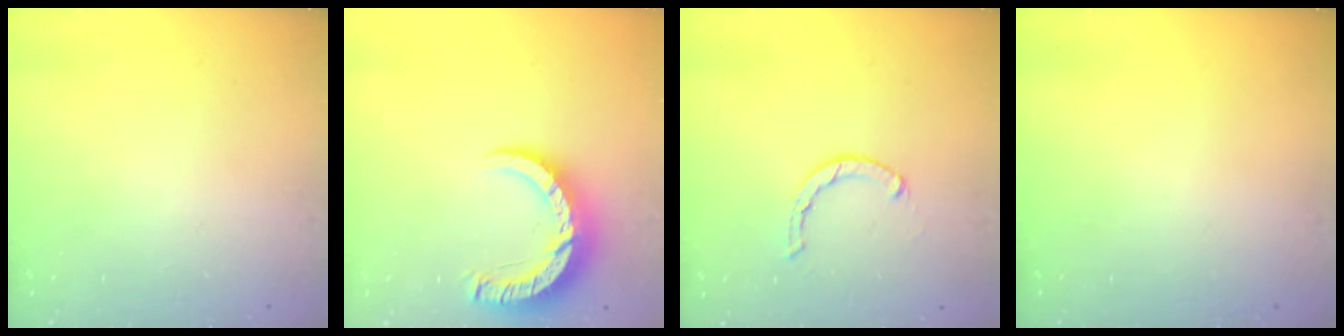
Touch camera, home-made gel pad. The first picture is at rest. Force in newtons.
{"total": 10.0, "press": 9.9, "slide": 1.0}
{"total": 2.1, "press": 2.1, "slide": 0.2}
{"total": 0.0}